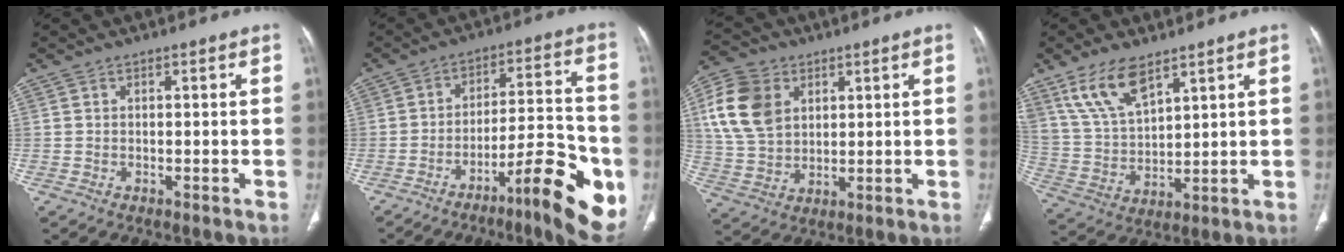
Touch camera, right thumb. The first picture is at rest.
{"total": 17.8, "force": [-7.5, 4.0, 15.6], "torque": [-0.204, 0.045, -0.104]}
{"total": 13.2, "force": [4.2, 9.8, 7.9], "torque": [-0.142, -0.002, 0.080]}
{"total": 11.6, "force": [7.6, 5.0, 7.2], "torque": [-0.133, -0.029, 0.163]}